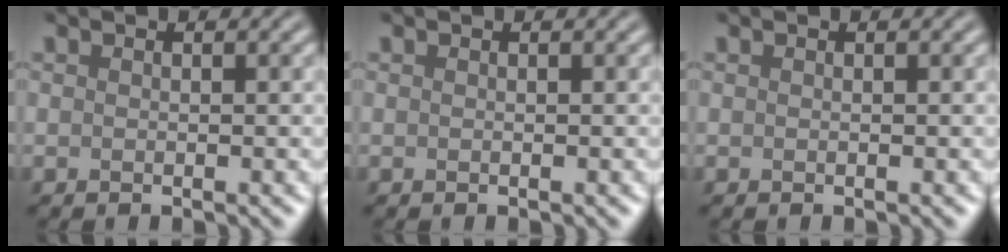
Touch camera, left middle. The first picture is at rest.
{"total": 0.0}
{"total": 0.0}